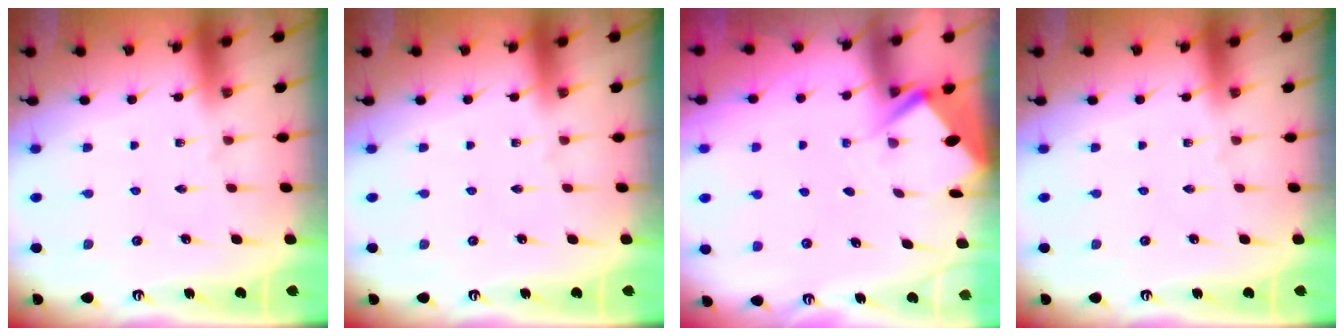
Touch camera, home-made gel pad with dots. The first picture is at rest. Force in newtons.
{"total": 0.0}
{"total": 3.0, "press": 2.9, "slide": 0.4}
{"total": 0.0}